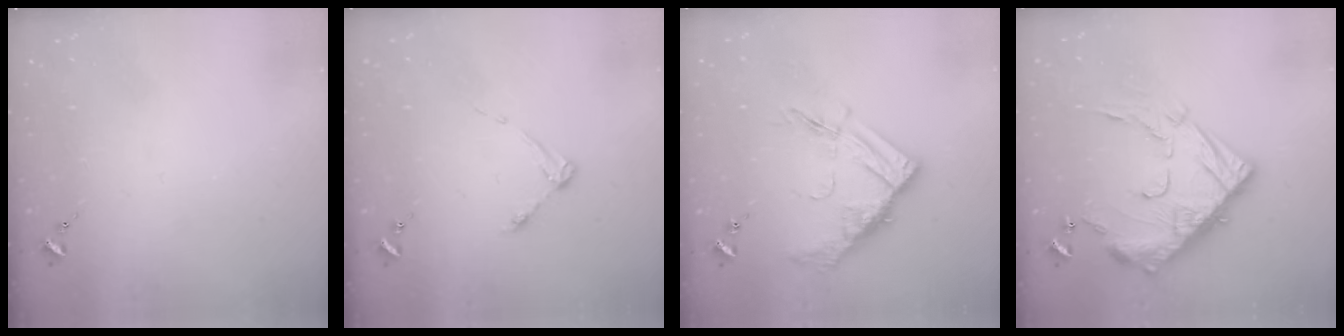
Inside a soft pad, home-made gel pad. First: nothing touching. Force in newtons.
{"total": 3.7, "press": 3.7, "slide": 0.4}
{"total": 14.1, "press": 14.0, "slide": 1.1}
{"total": 20.3, "press": 20.3, "slide": 1.1}